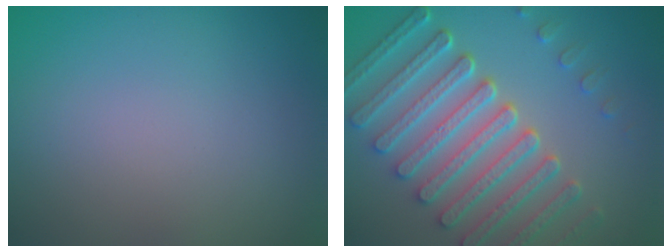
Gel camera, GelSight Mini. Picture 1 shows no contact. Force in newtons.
{"total": 8.4, "press": 6.4, "slide": 5.4}